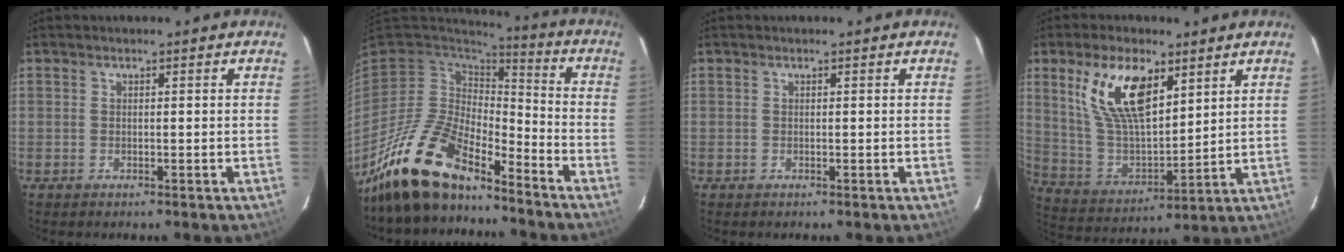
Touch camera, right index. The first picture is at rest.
{"total": 17.5, "force": [-14.2, 5.6, 8.6], "torque": [-0.181, -0.023, -0.266]}
{"total": 0.0}
{"total": 15.8, "force": [7.9, 7.2, 11.5], "torque": [-0.221, 0.008, 0.167]}